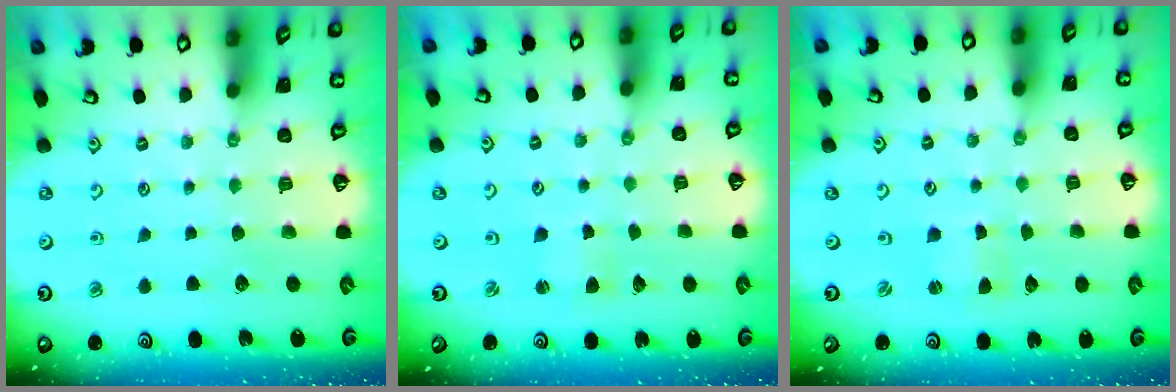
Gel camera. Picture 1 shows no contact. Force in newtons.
{"total": 2.9, "press": 2.8, "slide": 0.4}
{"total": 0.9, "press": 0.8, "slide": 0.1}